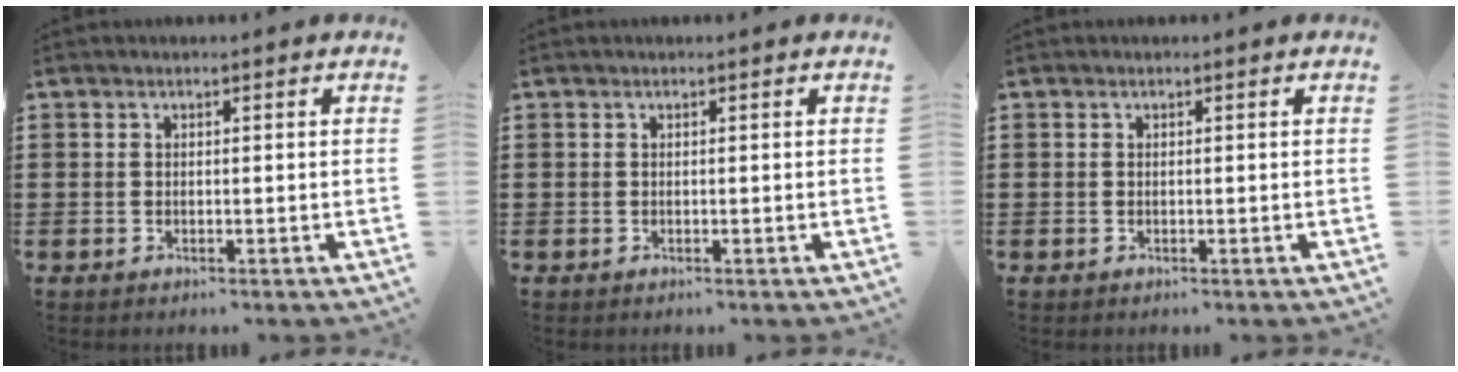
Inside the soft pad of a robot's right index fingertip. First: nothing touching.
{"total": 0.0}
{"total": 0.0}